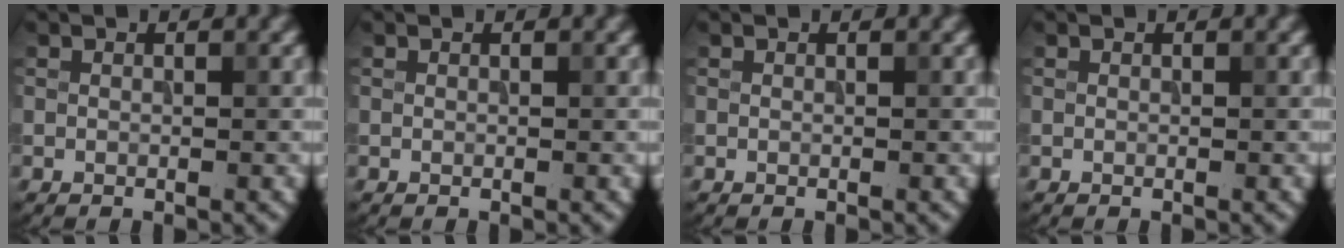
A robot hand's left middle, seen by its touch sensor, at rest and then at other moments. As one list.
[{"total": 0.0}, {"total": 0.0}, {"total": 0.0}]